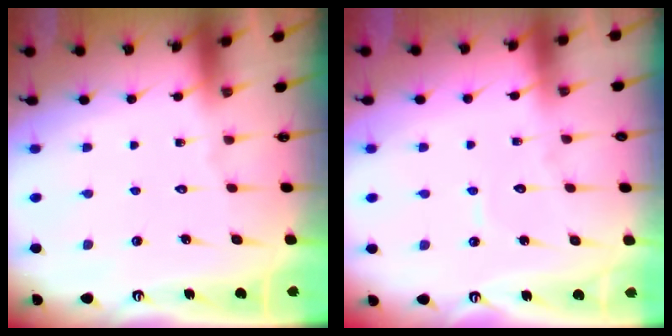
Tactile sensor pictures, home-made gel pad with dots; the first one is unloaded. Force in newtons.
{"total": 3.9, "press": 3.9, "slide": 0.2}